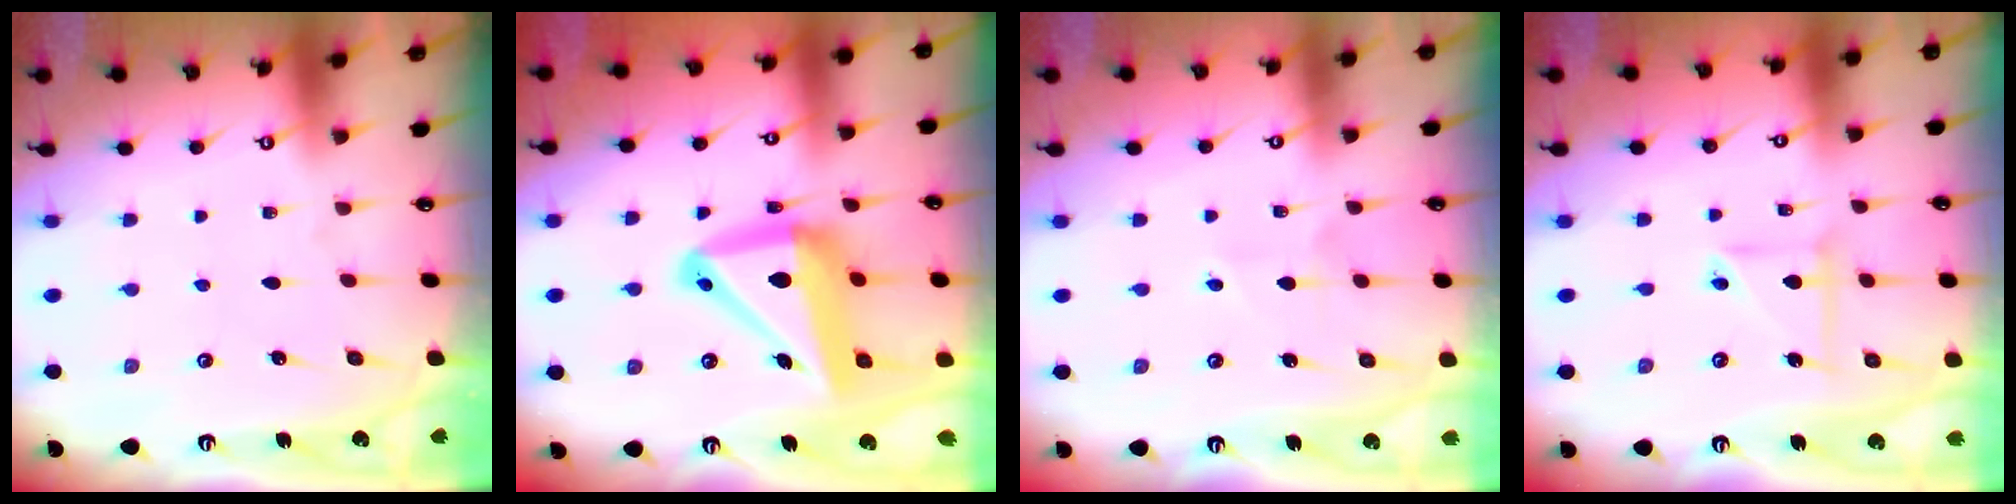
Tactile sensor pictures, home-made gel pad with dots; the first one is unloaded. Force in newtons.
{"total": 17.2, "press": 17.1, "slide": 2.3}
{"total": 2.6, "press": 2.6, "slide": 0.3}
{"total": 5.1, "press": 5.0, "slide": 0.5}